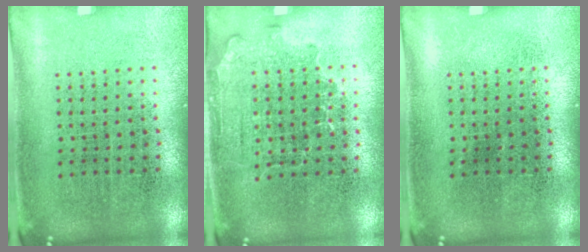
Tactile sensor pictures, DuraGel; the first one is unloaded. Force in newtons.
{"total": 1.4, "press": 1.1, "slide": 0.8}
{"total": 0.0}